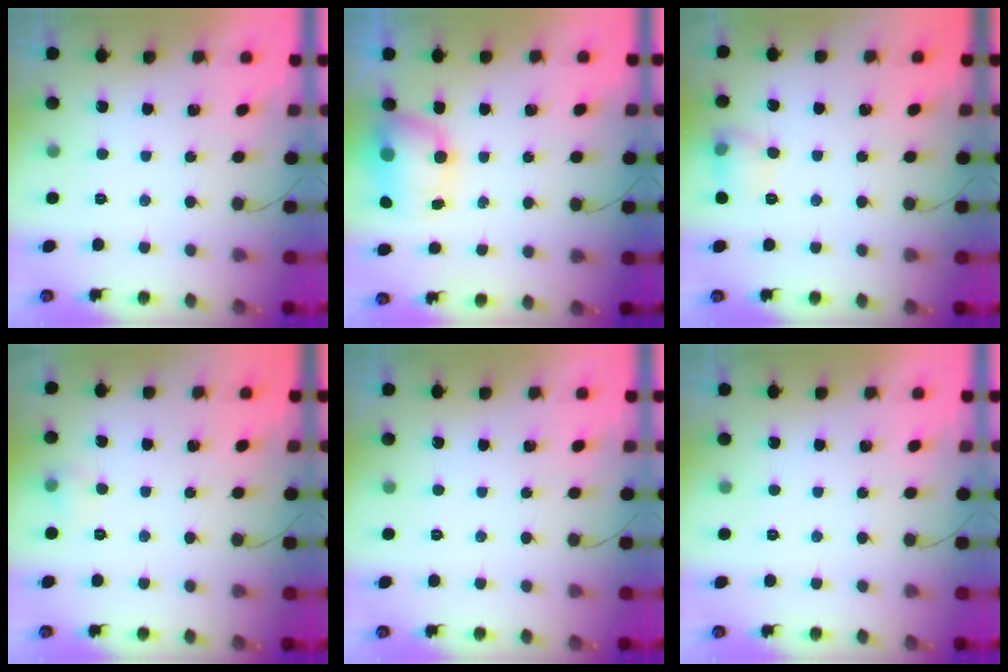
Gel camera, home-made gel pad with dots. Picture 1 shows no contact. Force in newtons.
{"total": 7.5, "press": 7.3, "slide": 1.7}
{"total": 6.8, "press": 6.7, "slide": 1.0}
{"total": 4.0, "press": 3.7, "slide": 1.5}
{"total": 0.0}
{"total": 0.0}